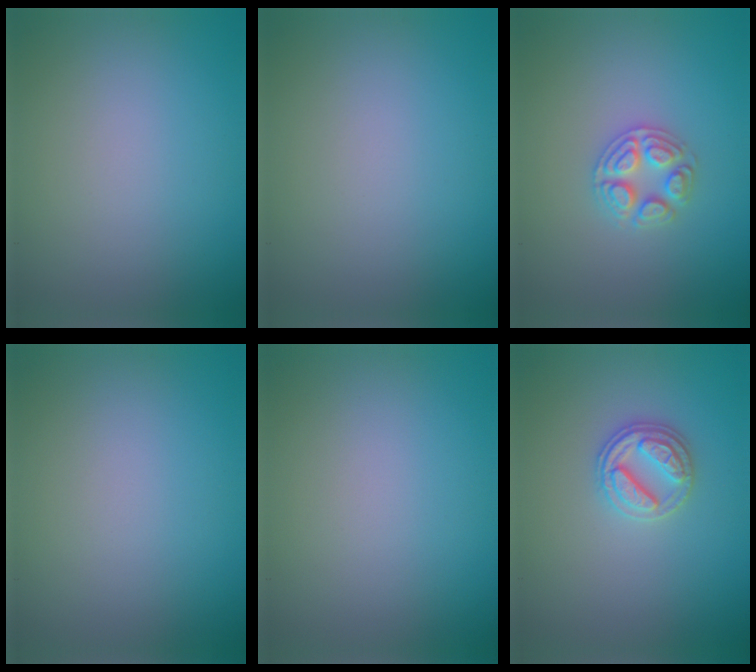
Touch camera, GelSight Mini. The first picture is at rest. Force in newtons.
{"total": 0.0}
{"total": 3.4, "press": 3.4, "slide": 0.5}
{"total": 0.0}
{"total": 0.0}
{"total": 2.8, "press": 2.8, "slide": 0.5}